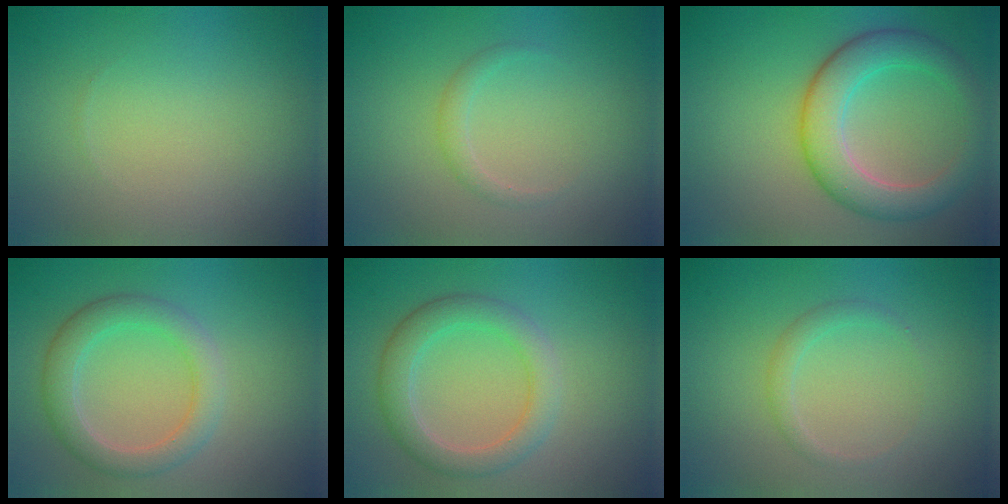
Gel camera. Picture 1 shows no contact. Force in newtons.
{"total": 1.1, "press": 1.1, "slide": 0.0}
{"total": 5.6, "press": 5.6, "slide": 0.3}
{"total": 3.7, "press": 3.7, "slide": 0.1}
{"total": 3.7, "press": 3.7, "slide": 0.1}
{"total": 1.3, "press": 1.3, "slide": 0.0}